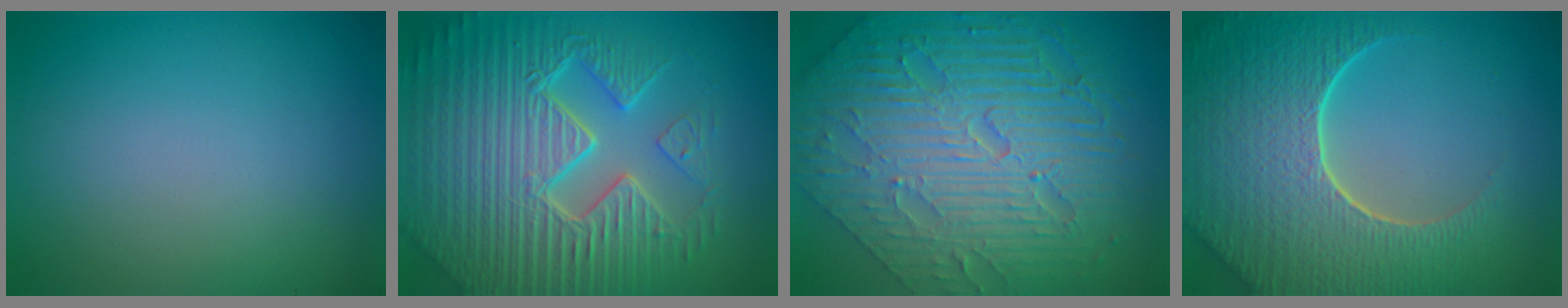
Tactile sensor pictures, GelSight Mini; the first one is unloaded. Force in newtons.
{"total": 10.7, "press": 7.0, "slide": 8.1}
{"total": 11.2, "press": 7.3, "slide": 8.5}
{"total": 9.3, "press": 6.6, "slide": 6.5}